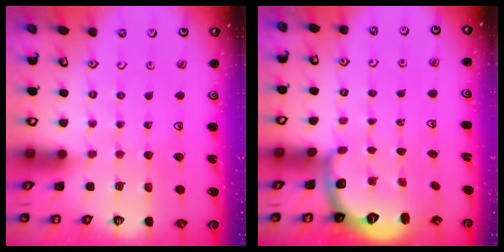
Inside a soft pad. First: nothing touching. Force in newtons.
{"total": 2.6, "press": 1.6, "slide": 2.1}